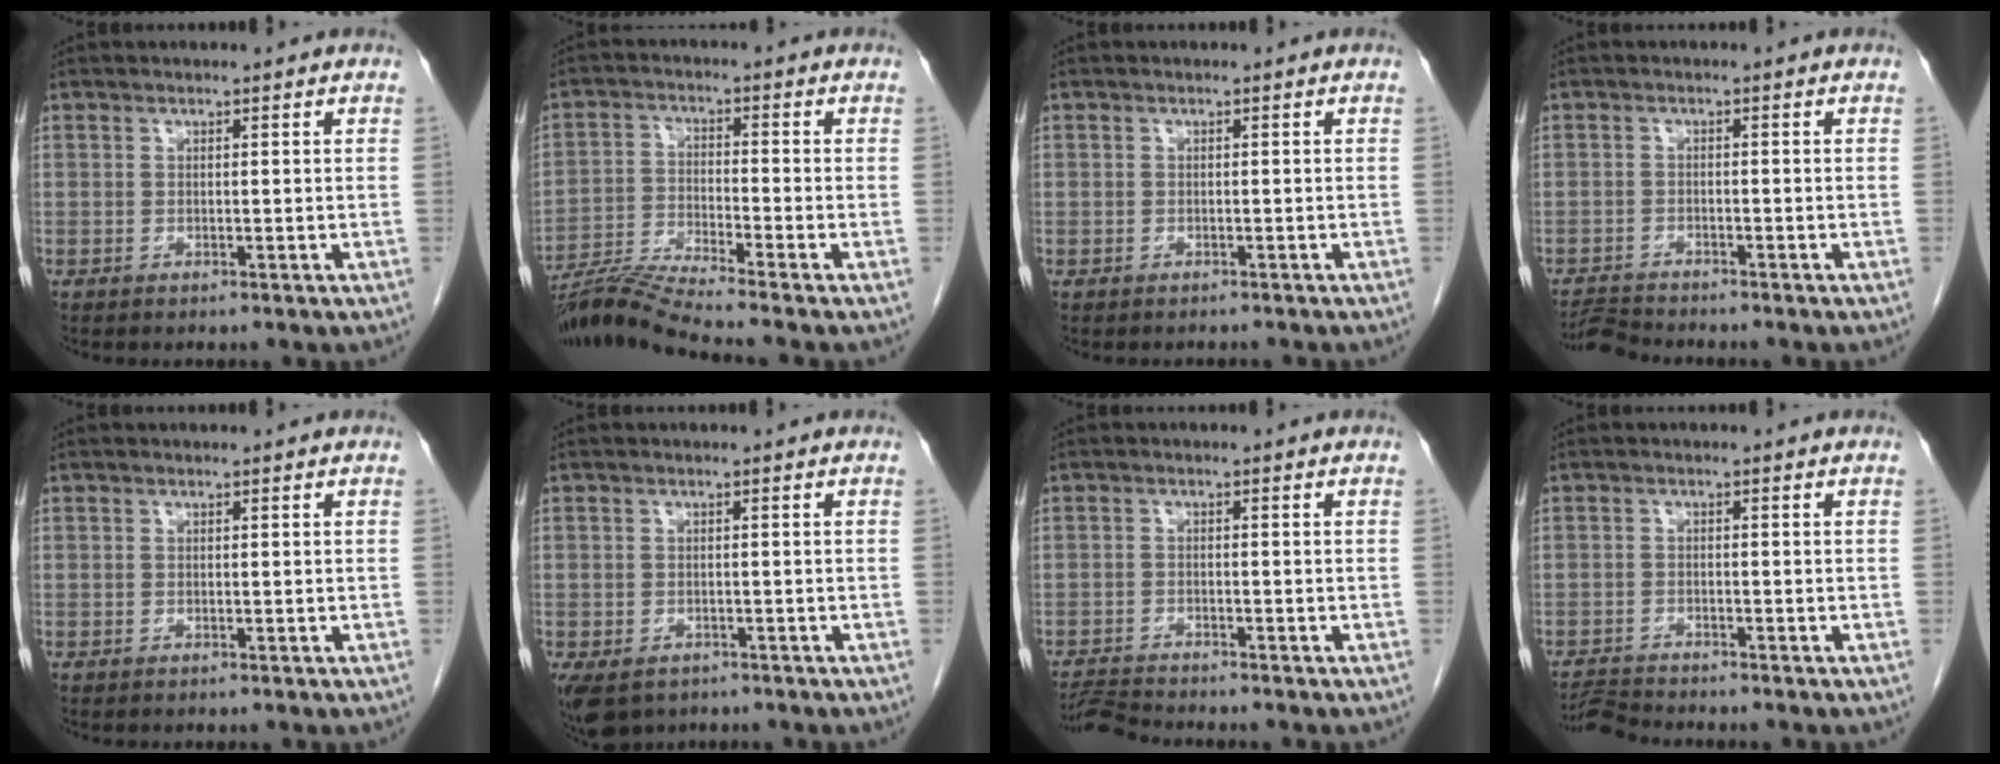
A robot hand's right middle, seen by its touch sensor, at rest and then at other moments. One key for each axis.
{"total": 9.5, "fx": -8.5, "fy": -2.7, "fz": 3.1, "tx": -0.056, "ty": -0.023, "tz": -0.159}
{"total": 1.7, "fx": -1.4, "fy": 1.0, "fz": 0.0, "tx": -0.007, "ty": 0.001, "tz": -0.023}
{"total": 3.0, "fx": -3.0, "fy": -0.6, "fz": -0.1, "tx": 0.001, "ty": -0.019, "tz": -0.052}
{"total": 0.0}
{"total": 7.4, "fx": -4.4, "fy": 5.1, "fz": 3.1, "tx": -0.070, "ty": -0.005, "tz": -0.059}
{"total": 3.7, "fx": -3.6, "fy": -0.7, "fz": 0.3, "tx": -0.005, "ty": -0.019, "tz": -0.065}
{"total": 3.2, "fx": -3.1, "fy": -0.8, "fz": 0.0, "tx": 0.000, "ty": -0.019, "tz": -0.054}